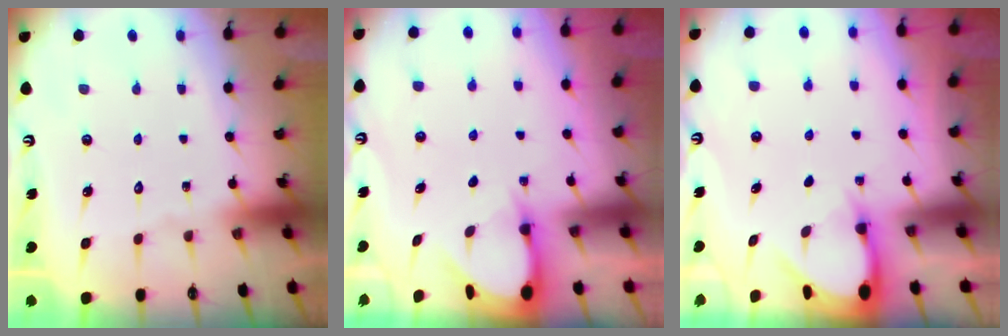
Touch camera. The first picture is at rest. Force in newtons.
{"total": 3.5, "press": 3.5, "slide": 0.4}
{"total": 3.3, "press": 3.2, "slide": 0.2}